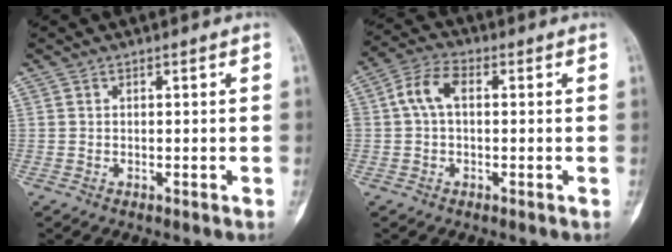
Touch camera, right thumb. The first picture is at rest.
{"total": 6.5, "force": [0.7, 4.0, 5.1], "torque": [-0.099, 0.022, 0.007]}